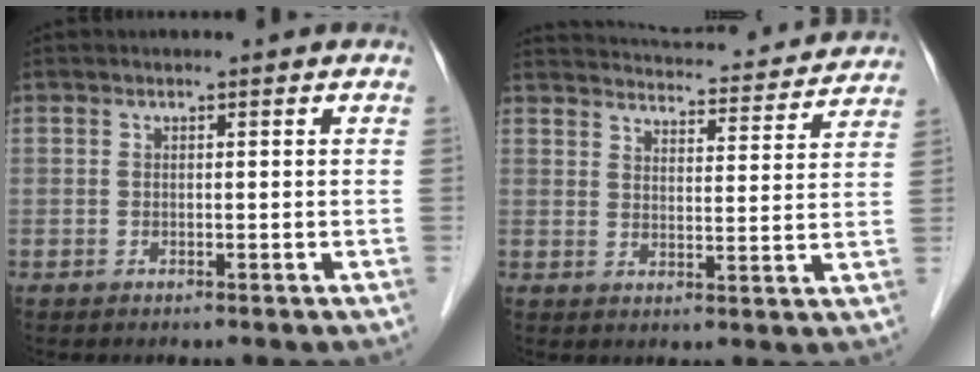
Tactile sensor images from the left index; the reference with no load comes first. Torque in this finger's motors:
{"motor_torque": [0.24, -0.59, -0.01, 0.00]}